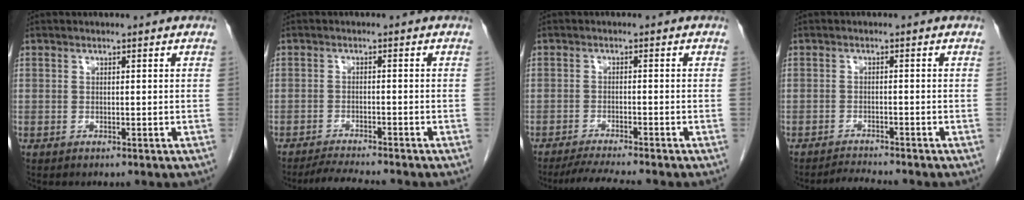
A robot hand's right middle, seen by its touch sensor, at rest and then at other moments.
{"total": 6.1, "force": [-5.6, -0.2, 2.3], "torque": [-0.036, -0.018, -0.092]}
{"total": 6.6, "force": [-5.9, -0.7, 2.8], "torque": [-0.041, -0.019, -0.098]}
{"total": 3.3, "force": [-3.1, -0.8, 0.5], "torque": [-0.014, -0.018, -0.052]}